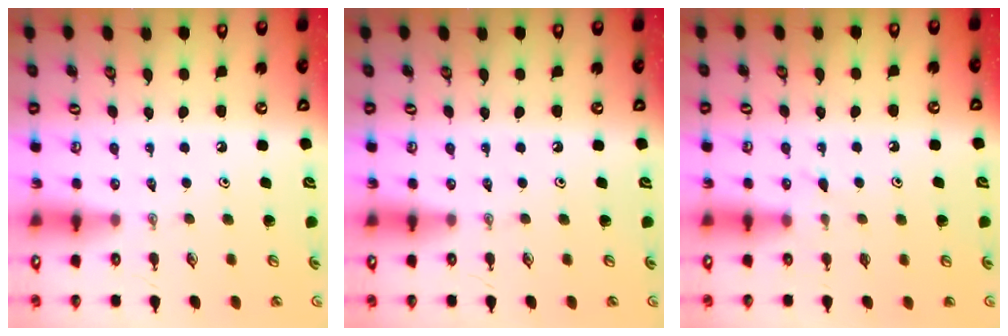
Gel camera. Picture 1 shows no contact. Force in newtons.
{"total": 0.0}
{"total": 6.1, "press": 6.1, "slide": 0.5}